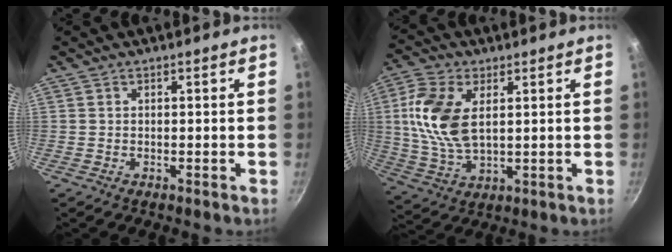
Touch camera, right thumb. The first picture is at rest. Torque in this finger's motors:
{"motor_torque": [-1.27, 1.26, 1.30, 0.38, 0.17]}